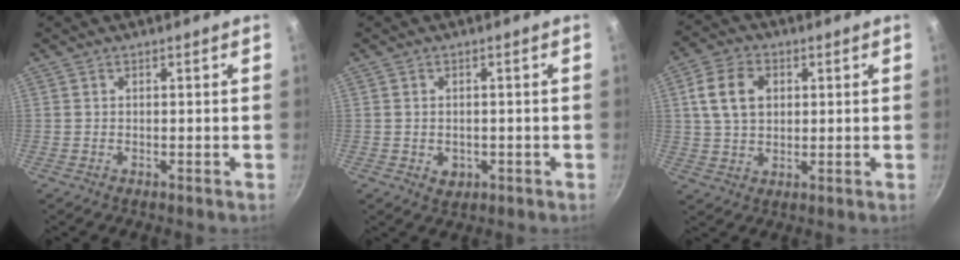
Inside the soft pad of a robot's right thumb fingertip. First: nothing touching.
{"total": 2.9, "force": [-0.7, 2.3, 1.6], "torque": [-0.022, 0.001, -0.002]}
{"total": 9.2, "force": [2.2, 6.6, 6.0], "torque": [-0.097, 0.007, 0.035]}